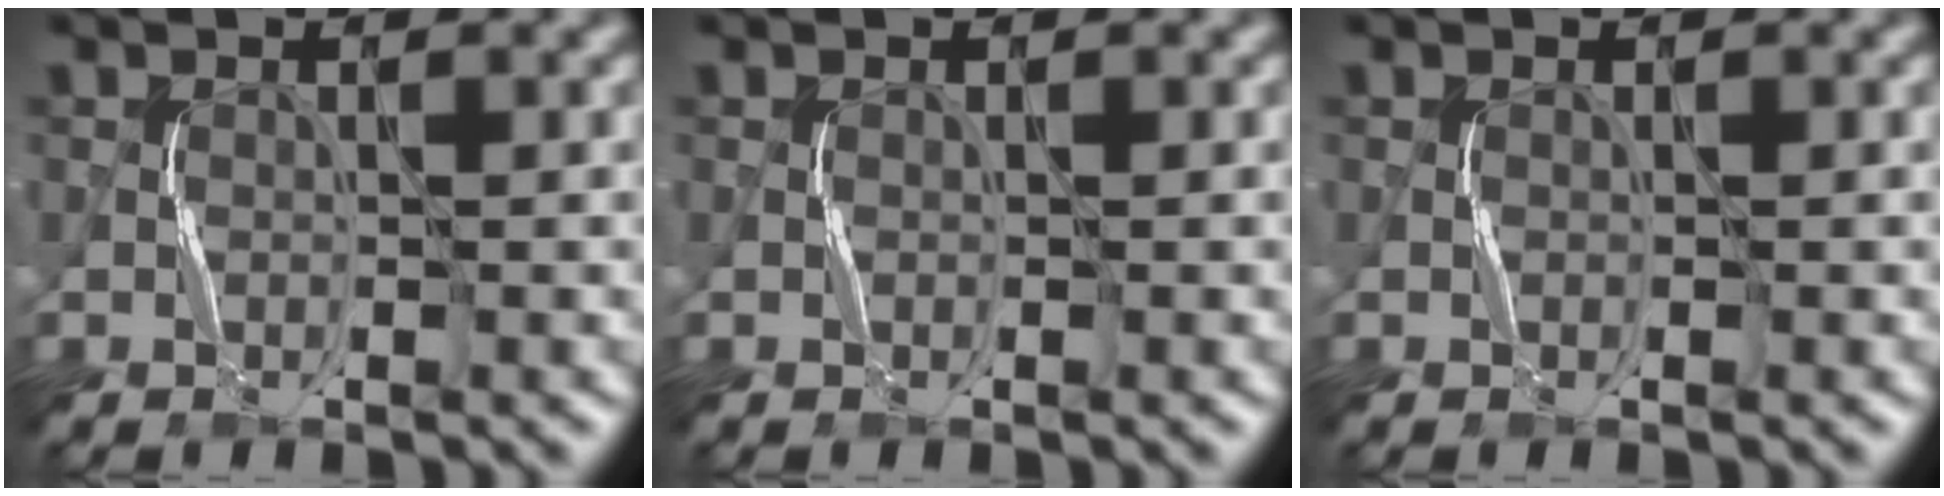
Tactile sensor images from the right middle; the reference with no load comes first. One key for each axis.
{"total": 0.0}
{"total": 0.0}